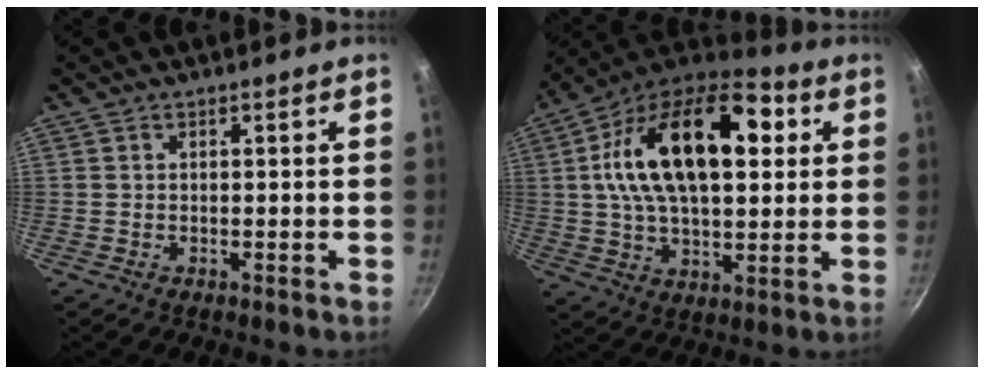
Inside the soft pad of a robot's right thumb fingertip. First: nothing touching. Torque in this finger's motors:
{"motor_torque": [1.89, 3.12, 2.01, 0.76, 0.66]}